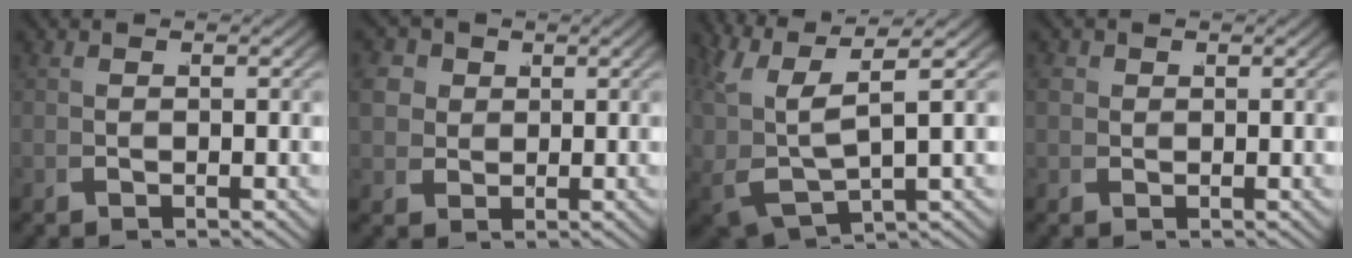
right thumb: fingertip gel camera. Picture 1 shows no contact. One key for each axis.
{"total": 6.7, "fx": 1.3, "fy": 5.7, "fz": 3.3, "tx": -0.074, "ty": -0.012, "tz": 0.026}
{"total": 9.4, "fx": 2.2, "fy": 6.2, "fz": 6.7, "tx": -0.159, "ty": -0.022, "tz": 0.049}
{"total": 2.5, "fx": 0.6, "fy": 2.1, "fz": 1.2, "tx": -0.027, "ty": -0.002, "tz": 0.013}